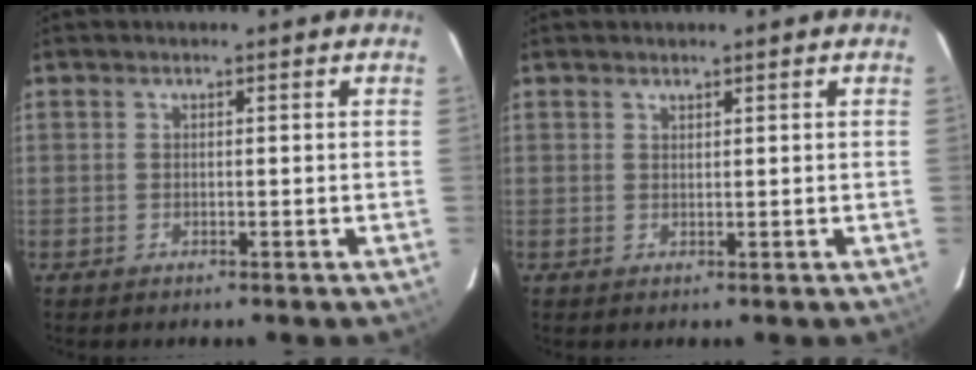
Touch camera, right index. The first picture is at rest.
{"total": 0.6, "force": [0.6, 0.2, 0.1], "torque": [-0.001, 0.001, 0.011]}